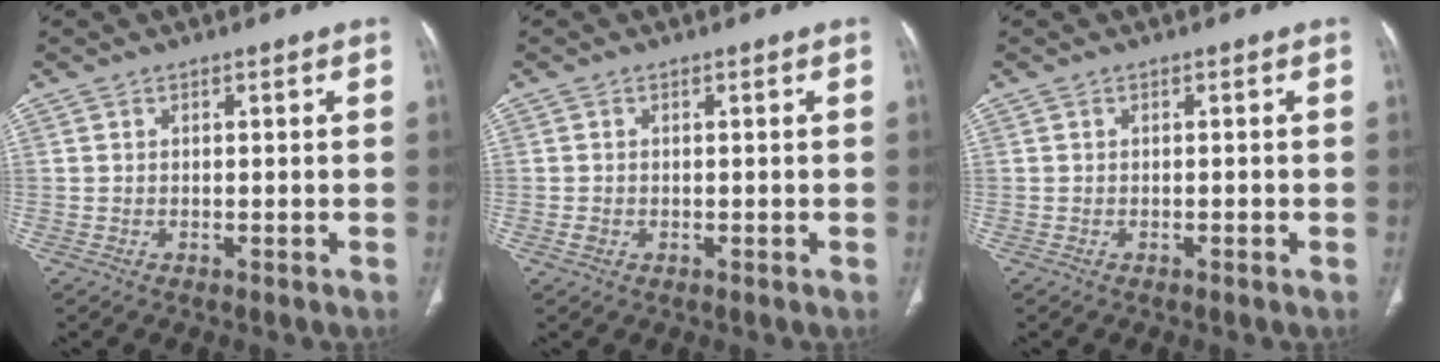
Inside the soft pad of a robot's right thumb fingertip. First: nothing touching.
{"total": 1.1, "force": [-0.3, 0.8, 0.6], "torque": [-0.014, 0.000, -0.005]}
{"total": 0.5, "force": [-0.2, 0.2, 0.4], "torque": [-0.008, 0.000, -0.002]}